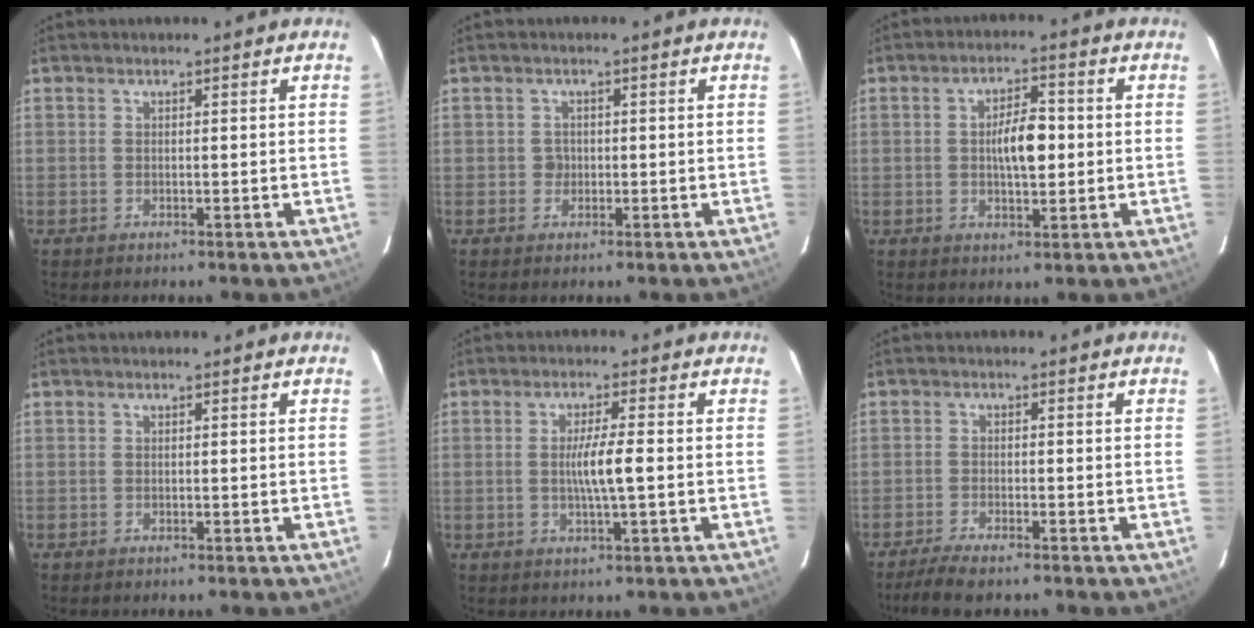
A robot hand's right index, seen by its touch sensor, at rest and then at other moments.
{"total": 1.3, "force": [-0.2, 1.2, 0.5], "torque": [-0.008, 0.003, -0.002]}
{"total": 6.2, "force": [0.1, 2.1, 5.8], "torque": [-0.101, 0.011, 0.003]}
{"total": 0.0}
{"total": 4.9, "force": [-0.3, -0.1, 4.9], "torque": [-0.089, -0.006, -0.006]}
{"total": 5.2, "force": [-4.2, 0.6, 3.0], "torque": [-0.053, -0.012, -0.070]}